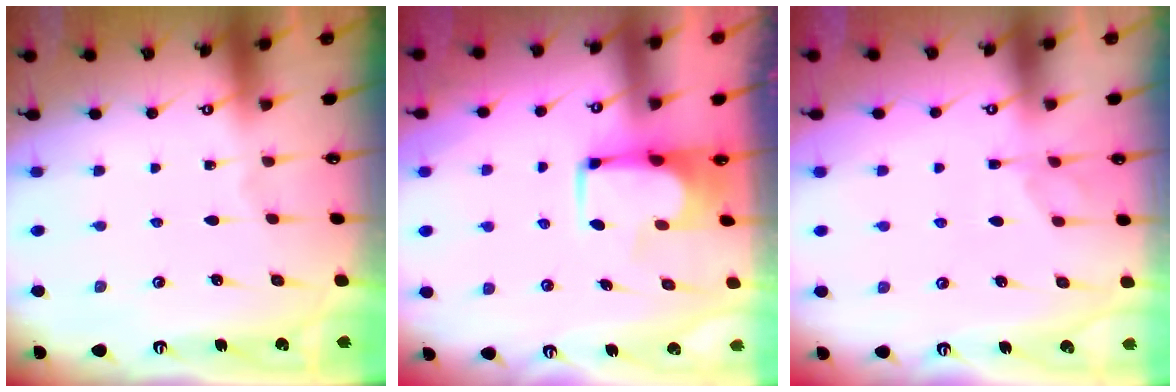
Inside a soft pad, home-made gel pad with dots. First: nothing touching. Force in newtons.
{"total": 1.9, "press": 1.9, "slide": 0.2}
{"total": 1.2, "press": 0.5, "slide": 1.1}